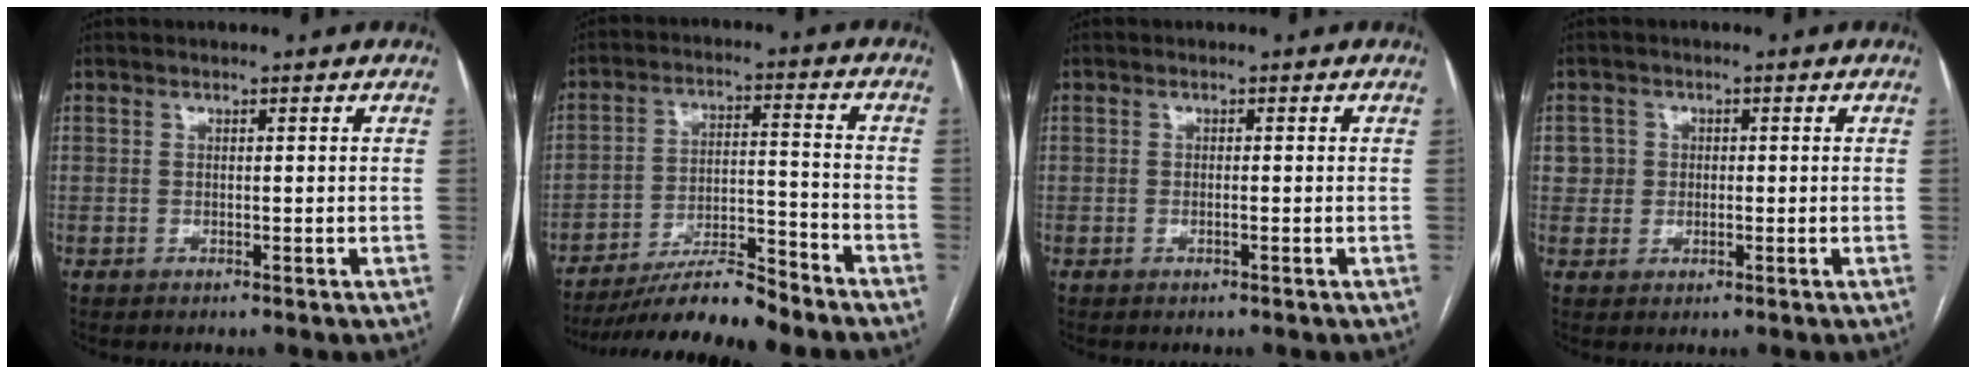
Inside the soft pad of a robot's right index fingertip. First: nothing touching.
{"total": 11.8, "force": [-10.5, 0.5, 5.2], "torque": [-0.080, 0.001, -0.183]}
{"total": 0.6, "force": [-0.2, 0.1, 0.5], "torque": [-0.011, 0.000, -0.002]}
{"total": 2.9, "force": [0.3, 2.9, 0.2], "torque": [0.012, 0.006, 0.003]}